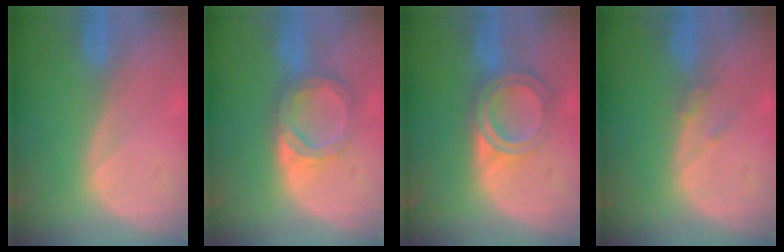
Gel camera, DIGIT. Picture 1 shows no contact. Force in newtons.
{"total": 5.7, "press": 5.2, "slide": 2.2}
{"total": 6.4, "press": 5.4, "slide": 3.4}
{"total": 1.2, "press": 1.2, "slide": 0.3}